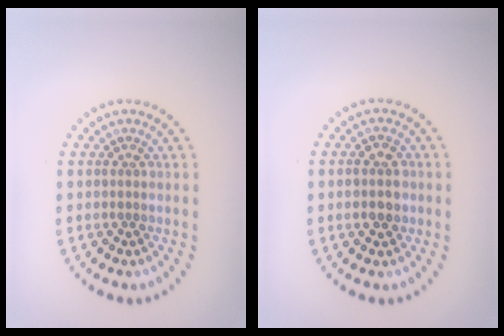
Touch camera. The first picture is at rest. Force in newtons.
{"total": 2.1, "press": 2.0, "slide": 0.1}